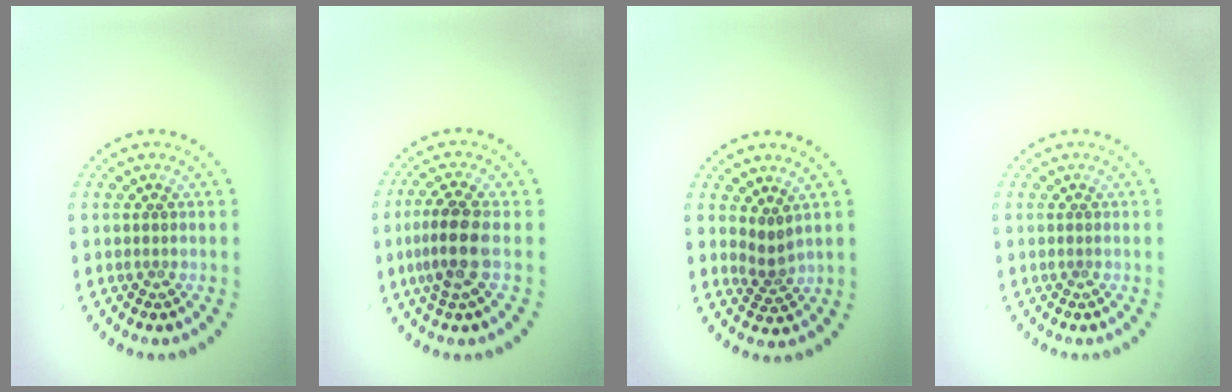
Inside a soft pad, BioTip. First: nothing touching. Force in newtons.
{"total": 3.6, "press": 3.2, "slide": 1.6}
{"total": 1.8, "press": 1.2, "slide": 1.4}
{"total": 0.0}